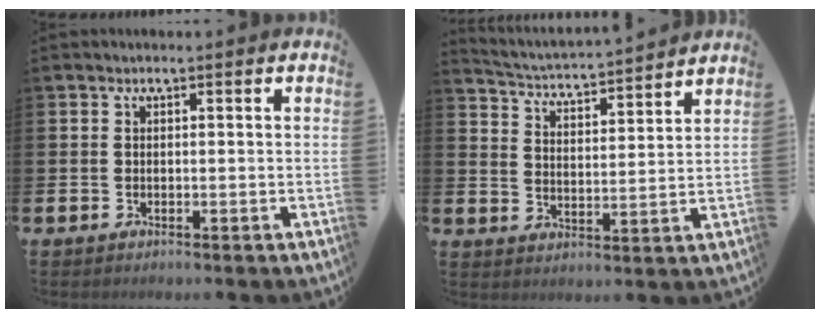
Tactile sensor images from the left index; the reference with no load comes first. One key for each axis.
{"total": 4.0, "fx": 4.0, "fy": -0.1, "fz": 0.4, "tx": -0.030, "ty": -0.041, "tz": 0.063}